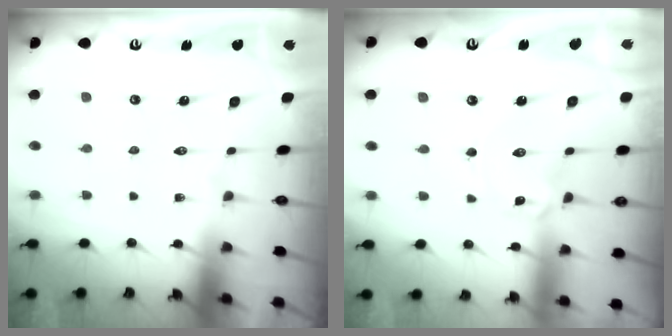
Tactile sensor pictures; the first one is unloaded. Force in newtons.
{"total": 0.0}